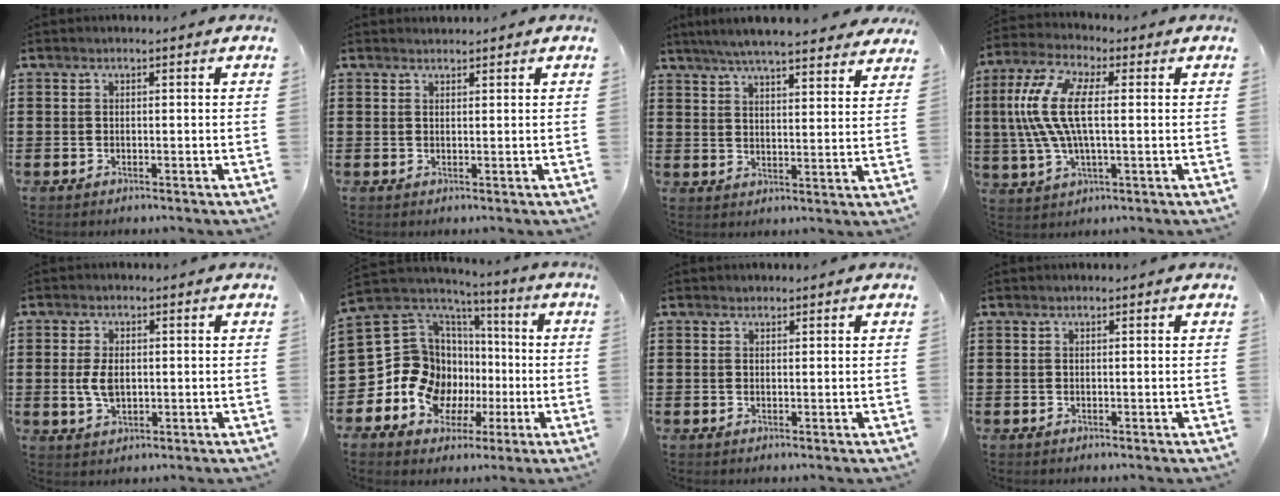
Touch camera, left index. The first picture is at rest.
{"total": 0.9, "force": [0.9, 0.1, 0.0], "torque": [-0.002, -0.001, 0.019]}
{"total": 6.3, "force": [5.8, 0.2, 2.4], "torque": [-0.066, -0.023, 0.104]}
{"total": 11.6, "force": [1.3, 4.8, 10.5], "torque": [-0.244, -0.006, 0.014]}
{"total": 4.2, "force": [0.2, 2.3, 3.5], "torque": [-0.091, -0.002, -0.003]}
{"total": 13.2, "force": [-1.9, 12.4, 4.2], "torque": [-0.126, -0.026, -0.020]}
{"total": 0.6, "force": [0.5, 0.3, 0.0], "torque": [-0.001, 0.001, 0.011]}
{"total": 0.0}